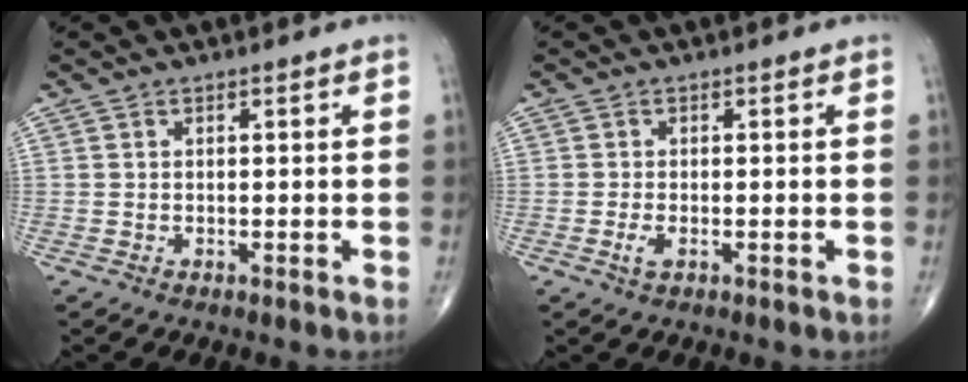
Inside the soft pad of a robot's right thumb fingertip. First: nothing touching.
{"total": 1.8, "force": [-0.6, 0.8, 1.5], "torque": [-0.035, -0.001, -0.013]}